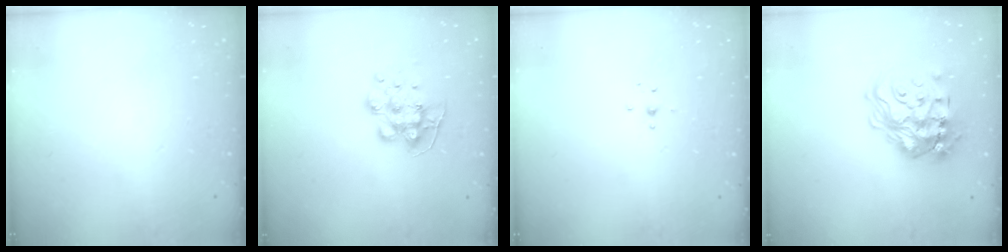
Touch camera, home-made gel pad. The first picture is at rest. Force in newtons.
{"total": 9.0, "press": 9.0, "slide": 0.2}
{"total": 2.1, "press": 1.9, "slide": 0.8}
{"total": 21.5, "press": 21.4, "slide": 1.7}